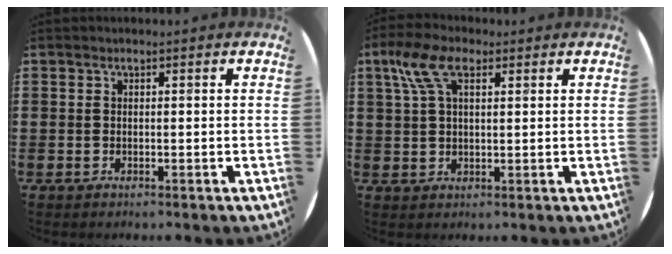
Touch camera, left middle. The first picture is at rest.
{"total": 6.5, "force": [3.2, 3.1, 4.7], "torque": [-0.102, 0.012, 0.057]}